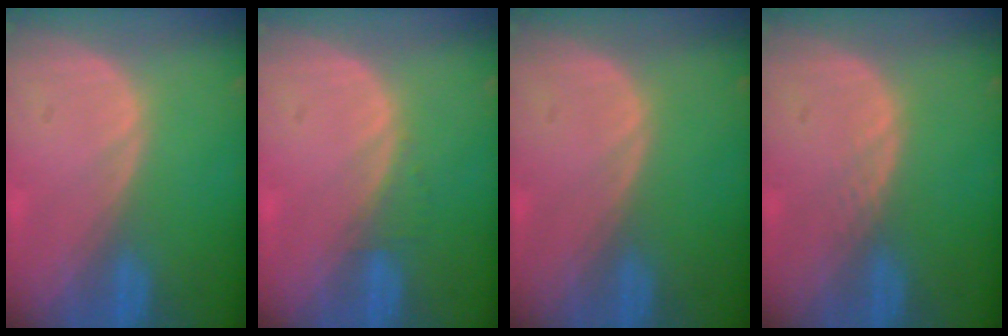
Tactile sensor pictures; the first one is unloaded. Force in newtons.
{"total": 1.2, "press": 1.1, "slide": 0.4}
{"total": 0.0}
{"total": 1.0, "press": 1.0, "slide": 0.1}